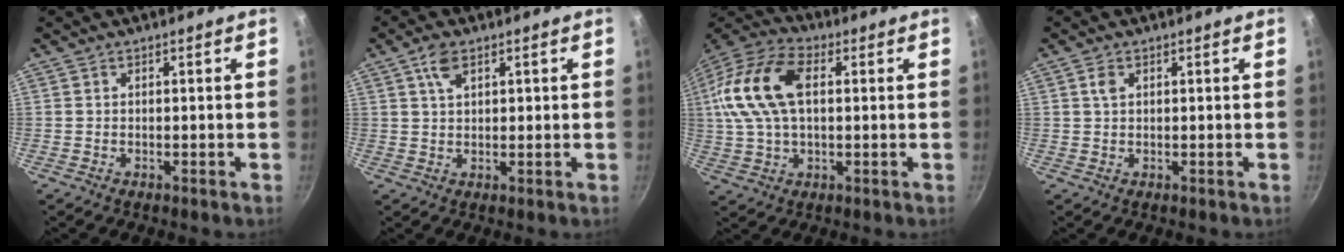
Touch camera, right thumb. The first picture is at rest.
{"total": 4.1, "force": [1.9, 2.2, 2.9], "torque": [-0.050, -0.002, 0.036]}
{"total": 17.6, "force": [2.9, 10.3, 14.0], "torque": [-0.277, 0.027, 0.041]}
{"total": 1.7, "force": [0.6, 1.0, 1.2], "torque": [-0.022, -0.001, 0.012]}